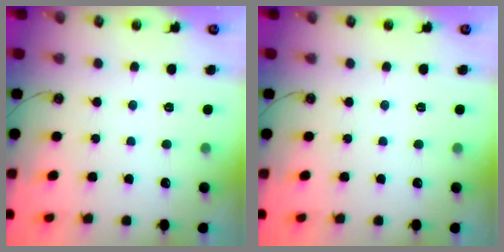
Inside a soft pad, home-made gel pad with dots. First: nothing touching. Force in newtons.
{"total": 0.0}